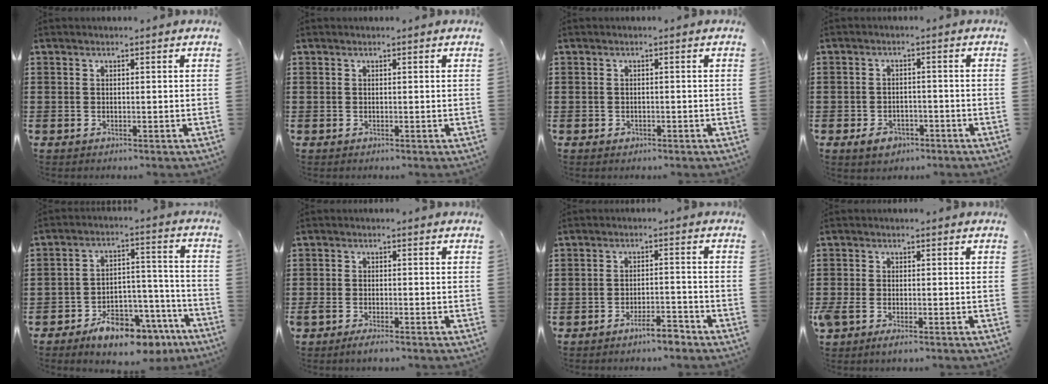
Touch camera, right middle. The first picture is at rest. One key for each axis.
{"total": 0.0}
{"total": 0.6, "fx": -0.4, "fy": 0.4, "fz": 0.2, "tx": -0.005, "ty": 0.001, "tz": -0.008}
{"total": 2.9, "fx": -2.1, "fy": 1.7, "fz": 1.1, "tx": -0.023, "ty": 0.005, "tz": -0.043}
{"total": 8.5, "fx": -6.9, "fy": 3.5, "fz": 3.6, "tx": -0.053, "ty": 0.036, "tz": -0.125}
{"total": 1.9, "fx": -1.5, "fy": 0.4, "fz": 1.2, "tx": -0.029, "ty": 0.000, "tz": -0.031}
{"total": 4.1, "fx": -3.5, "fy": 0.6, "fz": 2.1, "tx": -0.039, "ty": 0.003, "tz": -0.068}
{"total": 2.2, "fx": -1.2, "fy": 0.8, "fz": 1.6, "tx": -0.050, "ty": -0.007, "tz": -0.028}